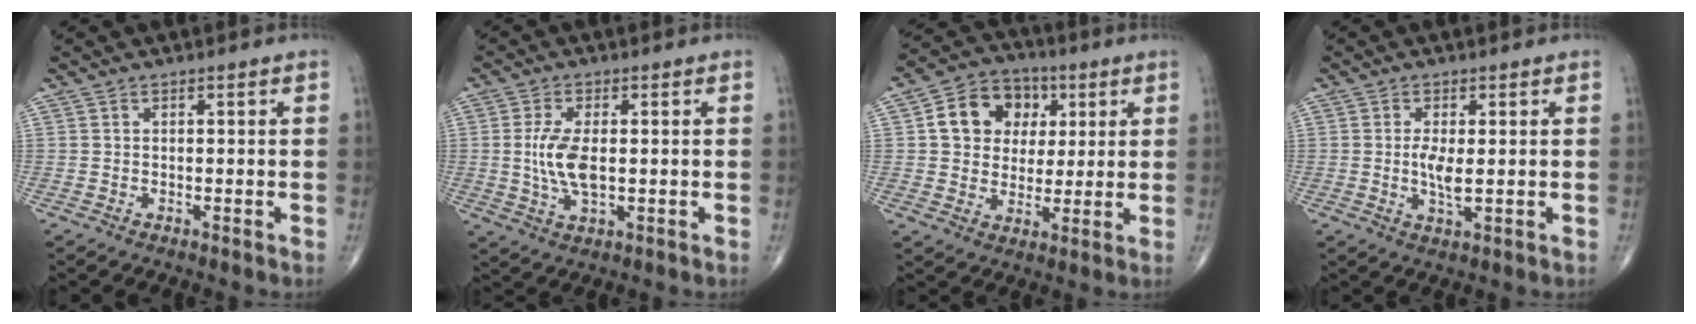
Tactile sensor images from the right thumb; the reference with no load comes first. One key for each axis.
{"total": 7.6, "fx": 0.1, "fy": 3.5, "fz": 6.8, "tx": -0.144, "ty": -0.007, "tz": 0.004}
{"total": 12.4, "fx": 3.2, "fy": 10.3, "fz": 6.2, "tx": -0.064, "ty": 0.003, "tz": 0.047}
{"total": 4.1, "fx": 0.1, "fy": 1.4, "fz": 3.8, "tx": -0.081, "ty": -0.011, "tz": 0.001}